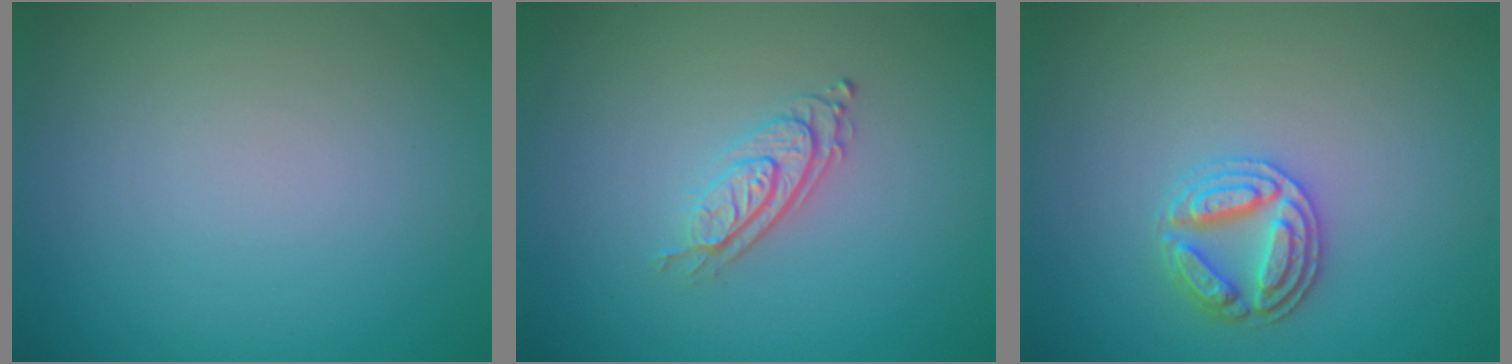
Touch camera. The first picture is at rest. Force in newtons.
{"total": 2.8, "press": 2.1, "slide": 1.9}
{"total": 2.9, "press": 2.9, "slide": 0.5}